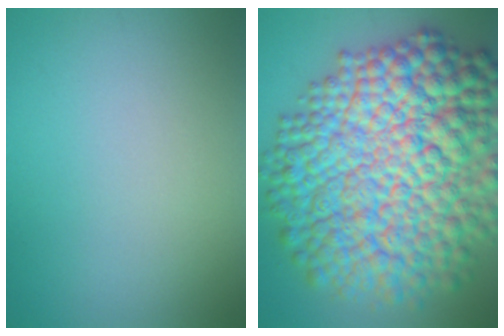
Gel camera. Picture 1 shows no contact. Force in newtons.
{"total": 17.3, "press": 17.2, "slide": 0.4}